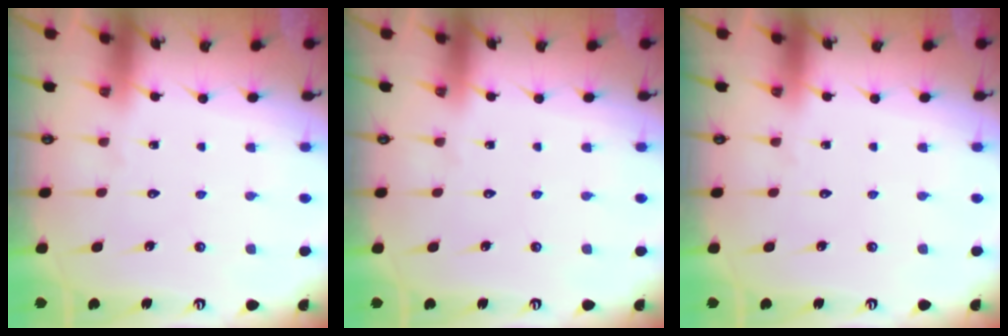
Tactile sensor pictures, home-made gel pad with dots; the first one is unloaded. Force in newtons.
{"total": 0.0}
{"total": 0.0}